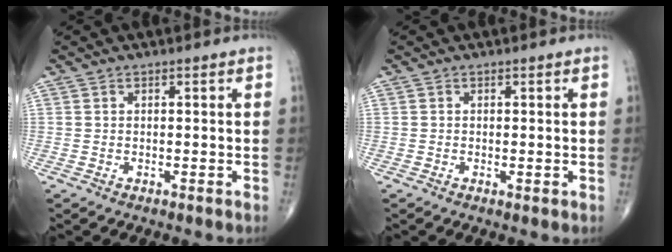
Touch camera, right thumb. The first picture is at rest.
{"total": 0.7, "force": [-0.1, 0.2, 0.7], "torque": [-0.013, -0.003, -0.003]}